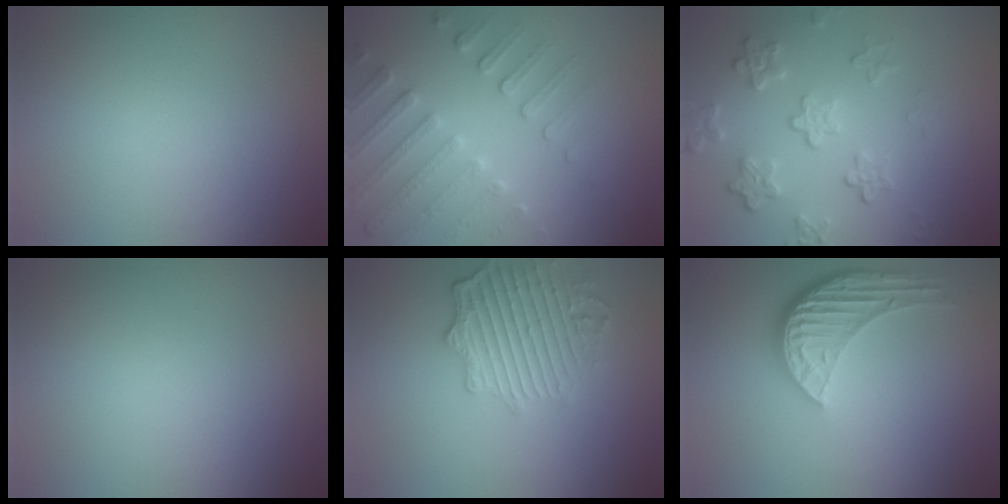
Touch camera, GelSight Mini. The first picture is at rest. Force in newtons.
{"total": 4.7, "press": 3.7, "slide": 2.8}
{"total": 4.4, "press": 3.2, "slide": 3.0}
{"total": 0.0}
{"total": 5.6, "press": 4.5, "slide": 3.3}
{"total": 5.3, "press": 3.9, "slide": 3.5}